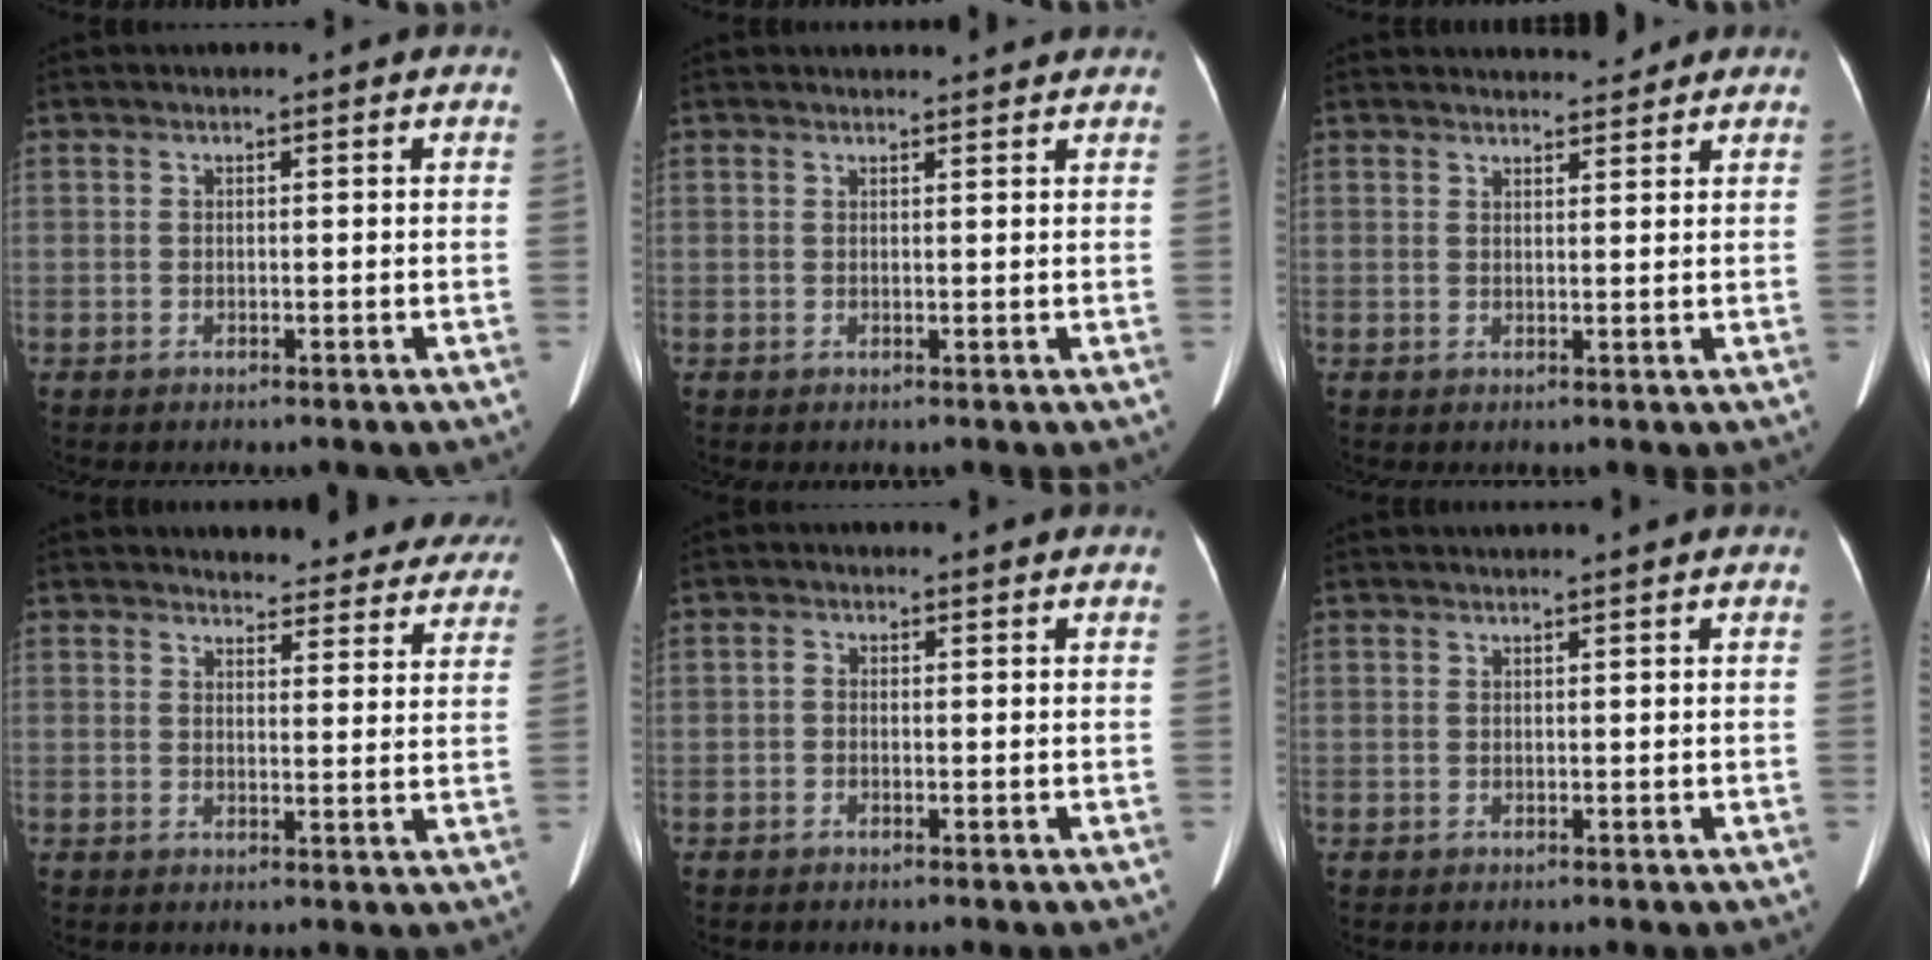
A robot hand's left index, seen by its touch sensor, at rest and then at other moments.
{"total": 4.1, "force": [4.0, 0.6, 0.9], "torque": [-0.012, 0.018, 0.045]}
{"total": 4.6, "force": [4.3, 1.0, 1.0], "torque": [-0.011, 0.008, 0.055]}
{"total": 14.6, "force": [13.8, 4.1, 2.3], "torque": [0.010, -0.031, 0.137]}
{"total": 0.8, "force": [-0.3, 0.5, 0.5], "torque": [-0.007, 0.000, -0.007]}
{"total": 1.0, "force": [0.8, -0.3, 0.5], "torque": [-0.009, 0.010, 0.022]}